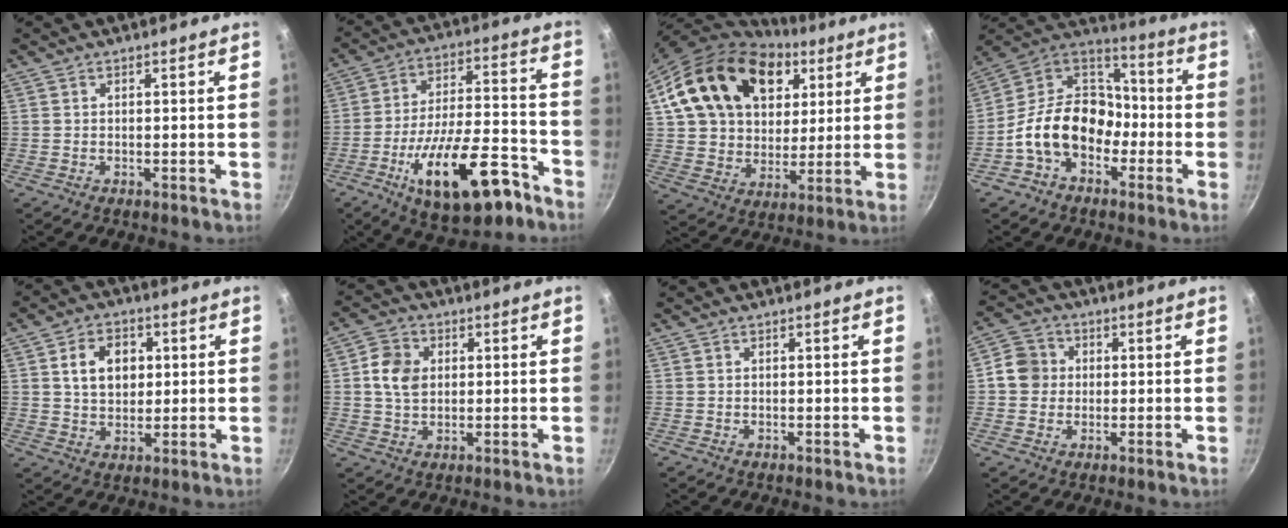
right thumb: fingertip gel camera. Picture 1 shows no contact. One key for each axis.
{"total": 20.7, "fx": -10.4, "fy": 8.4, "fz": 15.8, "tx": -0.229, "ty": 0.060, "tz": -0.155}
{"total": 24.2, "fx": 10.1, "fy": 17.1, "fz": 14.0, "tx": -0.227, "ty": -0.009, "tz": 0.180}
{"total": 16.9, "fx": -5.4, "fy": 12.2, "fz": 10.4, "tx": -0.126, "ty": 0.067, "tz": -0.119}
{"total": 8.8, "fx": 2.0, "fy": 6.5, "fz": 5.6, "tx": -0.072, "ty": 0.002, "tz": 0.031}
{"total": 6.8, "fx": 1.1, "fy": 5.3, "fz": 4.1, "tx": -0.058, "ty": 0.006, "tz": 0.013}
{"total": 0.0}
{"total": 6.2, "fx": 0.4, "fy": 5.7, "fz": 2.2, "tx": -0.011, "ty": 0.009, "tz": -0.010}